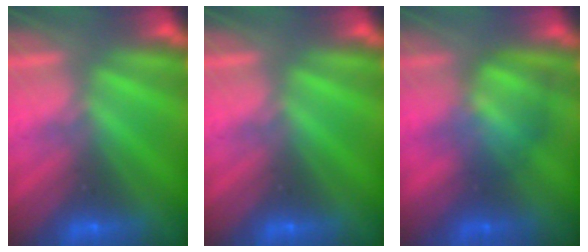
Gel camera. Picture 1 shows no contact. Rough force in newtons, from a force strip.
{"total": 0.0}
{"total": 3.4}